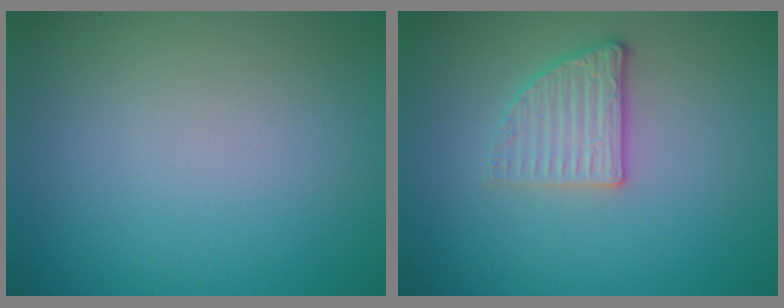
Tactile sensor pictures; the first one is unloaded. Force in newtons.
{"total": 2.6, "press": 2.3, "slide": 1.3}